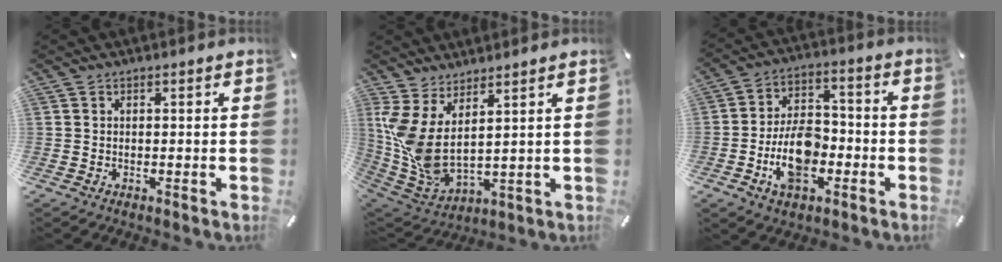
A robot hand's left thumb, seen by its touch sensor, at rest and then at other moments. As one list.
[{"total": 8.7, "force": [3.1, 4.1, 7.0], "torque": [-0.169, -0.051, 0.063]}, {"total": 13.1, "force": [-4.2, 8.2, 9.3], "torque": [-0.175, 0.008, -0.075]}]